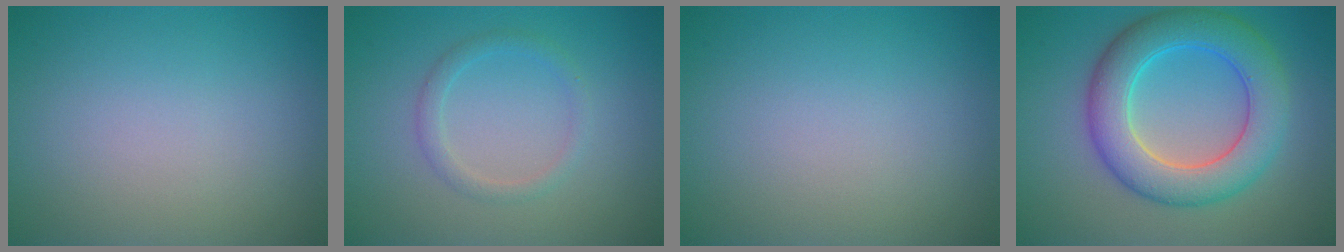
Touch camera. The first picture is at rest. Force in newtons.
{"total": 1.6, "press": 1.6, "slide": 0.0}
{"total": 0.0}
{"total": 7.4, "press": 7.4, "slide": 0.1}